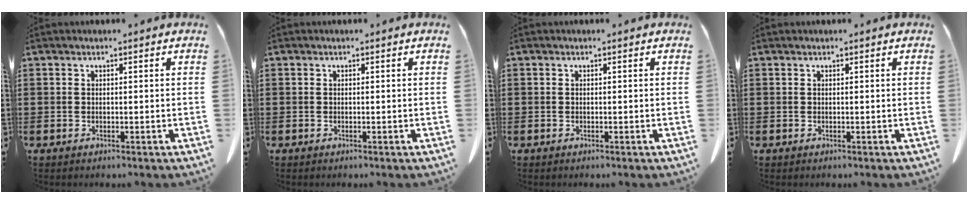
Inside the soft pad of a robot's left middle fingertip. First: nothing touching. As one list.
[{"total": 0.0}, {"total": 0.0}, {"total": 0.0}]